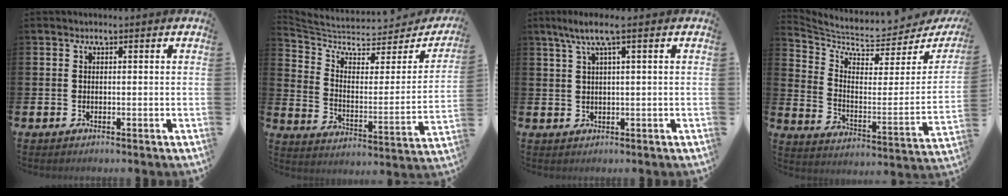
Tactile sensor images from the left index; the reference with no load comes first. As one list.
[{"total": 6.6, "force": [5.5, 2.6, 2.5], "torque": [-0.082, -0.046, 0.092]}, {"total": 4.1, "force": [2.2, 0.4, 3.4], "torque": [-0.074, 0.006, 0.038]}, {"total": 6.2, "force": [5.6, 1.7, 2.1], "torque": [-0.066, -0.058, 0.089]}]